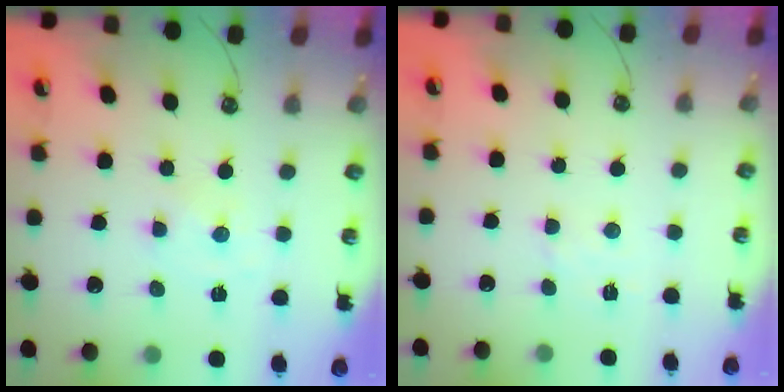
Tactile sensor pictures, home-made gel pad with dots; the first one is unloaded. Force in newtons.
{"total": 2.9, "press": 2.9, "slide": 0.4}